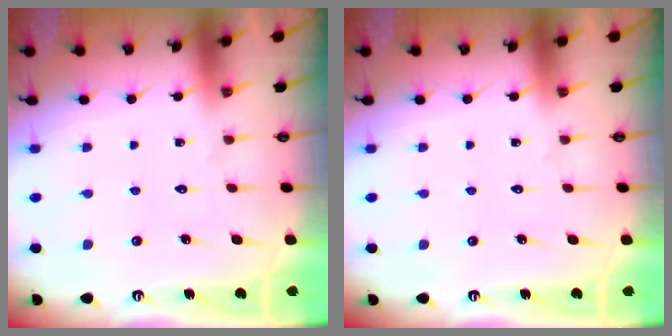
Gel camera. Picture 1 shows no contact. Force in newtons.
{"total": 0.0}